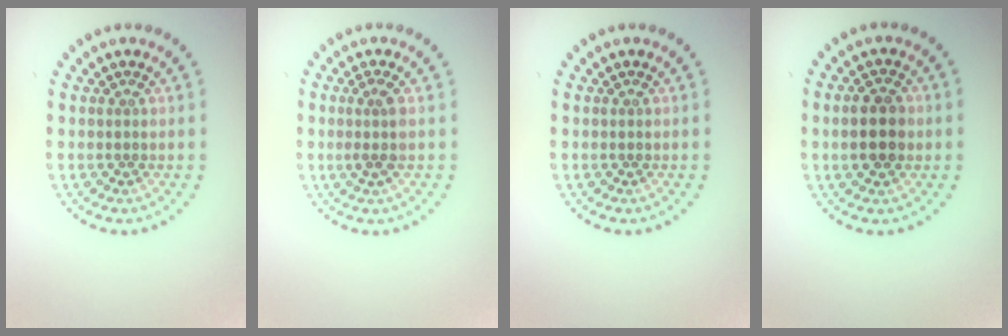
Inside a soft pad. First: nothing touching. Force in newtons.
{"total": 1.7, "press": 1.3, "slide": 1.0}
{"total": 0.0}
{"total": 3.9, "press": 3.9, "slide": 0.2}